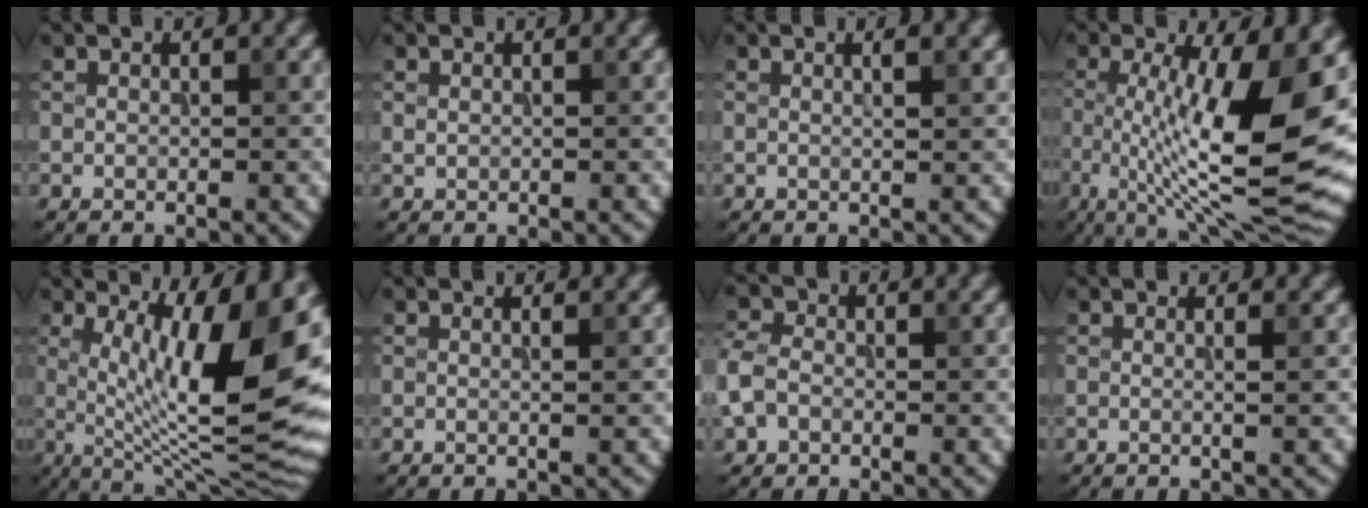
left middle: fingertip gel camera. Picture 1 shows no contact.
{"total": 0.5, "force": [0.1, 0.4, 0.2], "torque": [-0.005, 0.000, 0.002]}
{"total": 1.9, "force": [0.8, 0.6, 1.6], "torque": [-0.020, 0.004, 0.000]}
{"total": 13.4, "force": [-0.9, 3.4, 12.9], "torque": [-0.211, -0.006, -0.015]}
{"total": 14.3, "force": [1.9, 4.2, 13.6], "torque": [-0.190, -0.009, 0.031]}
{"total": 0.9, "force": [0.1, 0.4, 0.8], "torque": [-0.010, -0.002, -0.008]}
{"total": 4.1, "force": [-1.0, 3.1, 2.4], "torque": [-0.065, 0.007, -0.034]}
{"total": 1.5, "force": [0.3, 0.7, 1.3], "torque": [-0.010, -0.002, -0.016]}